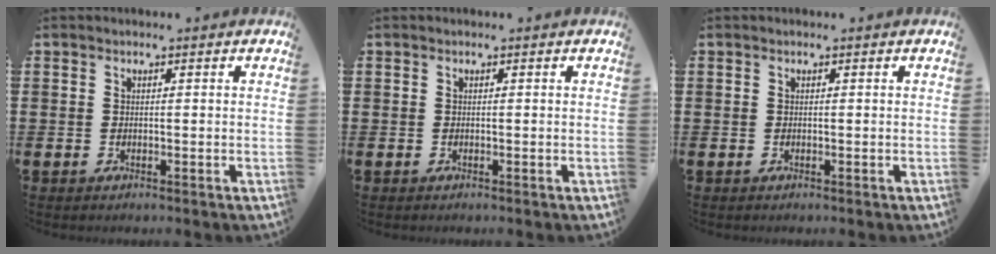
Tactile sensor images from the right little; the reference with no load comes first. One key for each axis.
{"total": 0.0}
{"total": 0.0}